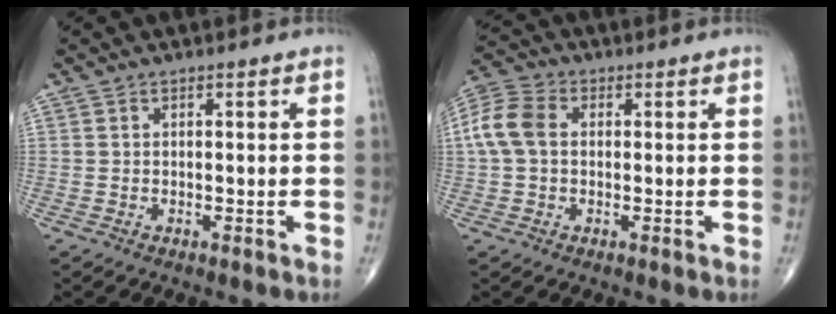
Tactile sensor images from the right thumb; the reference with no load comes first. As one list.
[{"total": 7.8, "force": [0.7, 5.5, 5.4], "torque": [-0.122, 0.024, 0.008]}]